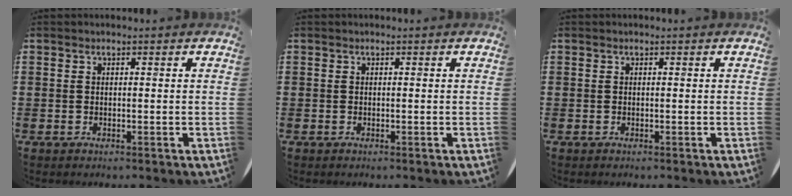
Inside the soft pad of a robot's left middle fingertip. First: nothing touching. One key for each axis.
{"total": 0.0}
{"total": 0.0}